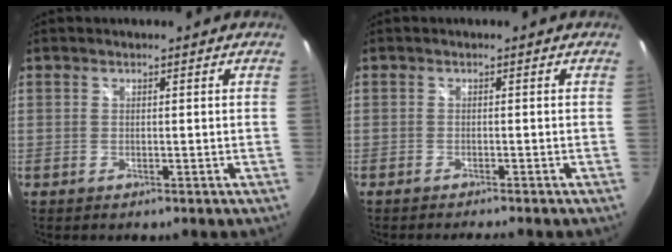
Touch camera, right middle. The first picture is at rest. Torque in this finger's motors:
{"motor_torque": [-0.14, 0.06, 0.04, 0.01]}